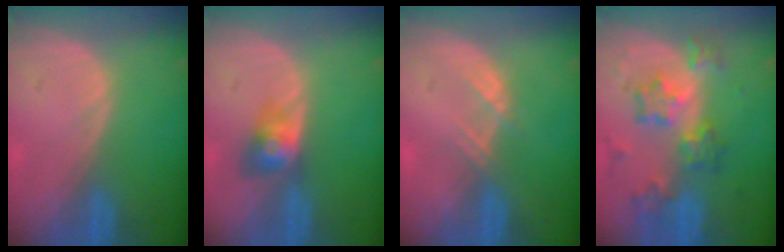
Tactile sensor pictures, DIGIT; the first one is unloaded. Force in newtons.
{"total": 3.5, "press": 3.5, "slide": 0.2}
{"total": 1.9, "press": 1.9, "slide": 0.3}
{"total": 8.5, "press": 7.5, "slide": 4.1}